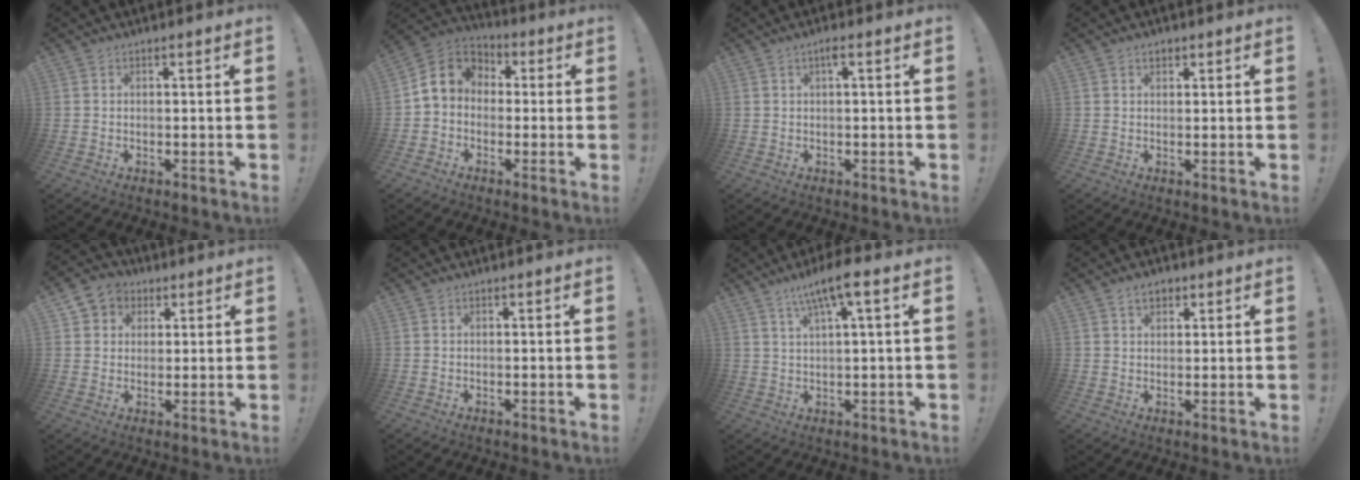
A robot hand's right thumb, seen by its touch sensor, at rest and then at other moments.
{"total": 9.0, "force": [0.8, 7.6, 4.8], "torque": [-0.084, 0.016, 0.023]}
{"total": 2.1, "force": [0.6, 0.1, 2.0], "torque": [-0.035, 0.001, 0.006]}
{"total": 1.6, "force": [1.0, 1.0, 0.8], "torque": [-0.011, -0.001, 0.016]}
{"total": 6.1, "force": [1.7, 5.6, 1.4], "torque": [-0.020, -0.004, 0.036]}
{"total": 0.0}
{"total": 8.6, "force": [4.3, 0.8, 7.4], "torque": [-0.121, -0.023, 0.068]}
{"total": 3.9, "force": [2.1, 2.5, 2.1], "torque": [-0.025, -0.004, 0.034]}